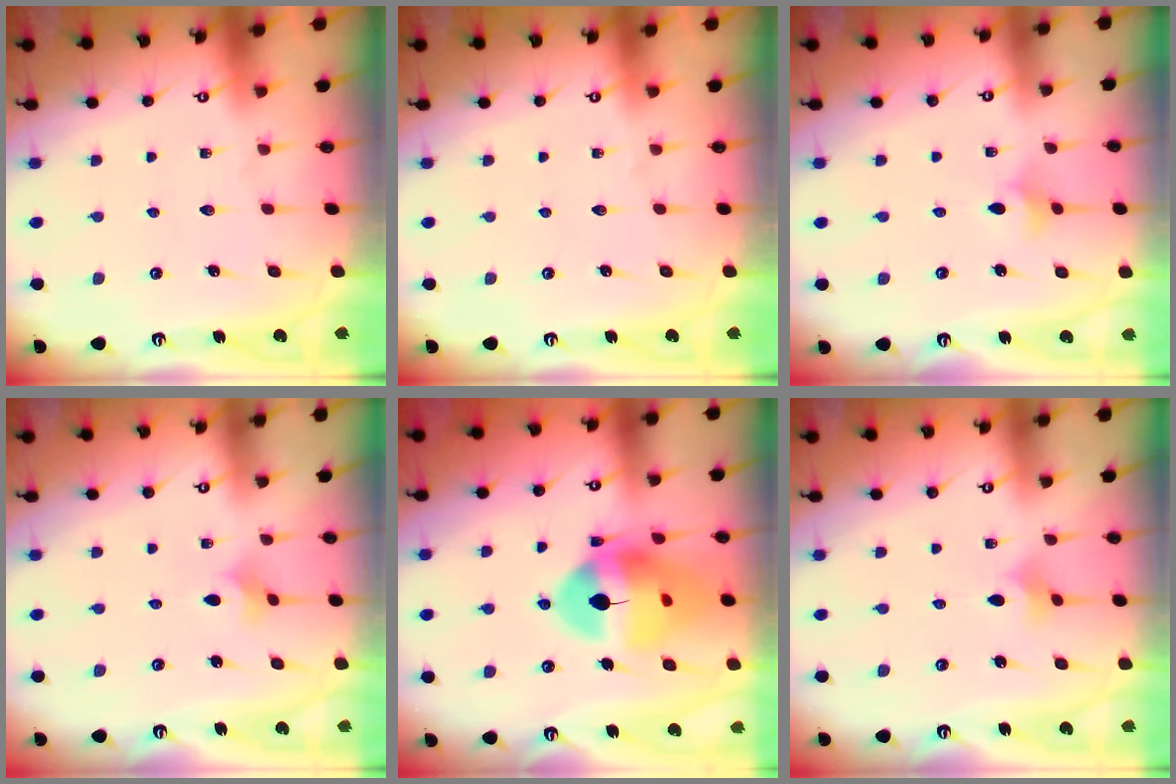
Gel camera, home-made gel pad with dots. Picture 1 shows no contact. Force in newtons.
{"total": 0.0}
{"total": 3.3, "press": 3.2, "slide": 0.8}
{"total": 2.9, "press": 2.9, "slide": 0.5}
{"total": 17.3, "press": 17.2, "slide": 2.2}
{"total": 2.8, "press": 2.7, "slide": 0.6}